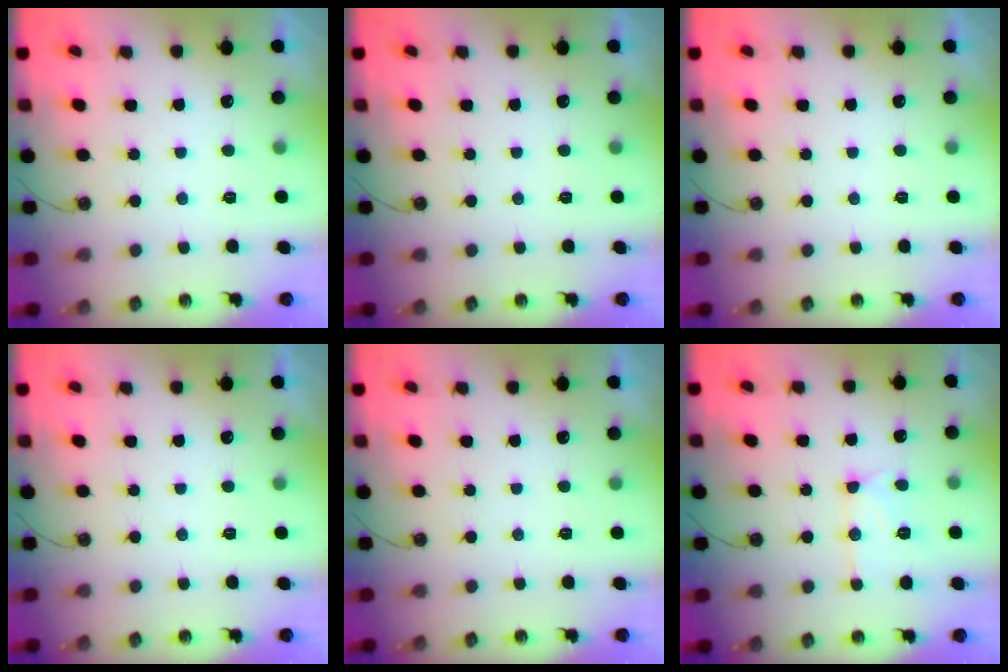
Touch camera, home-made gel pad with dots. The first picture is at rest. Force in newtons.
{"total": 0.0}
{"total": 0.0}
{"total": 0.0}
{"total": 0.0}
{"total": 12.0, "press": 12.0, "slide": 0.6}